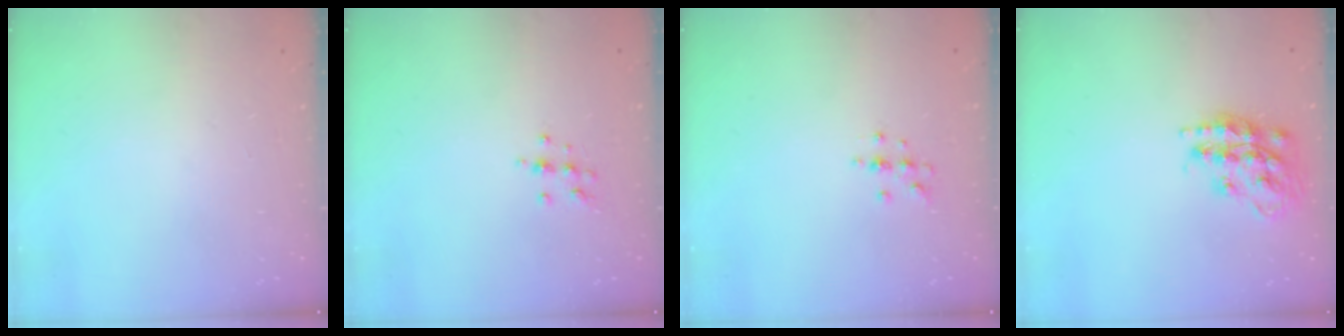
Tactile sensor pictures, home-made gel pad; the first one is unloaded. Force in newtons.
{"total": 6.8, "press": 6.8, "slide": 0.6}
{"total": 4.3, "press": 4.2, "slide": 1.0}
{"total": 17.1, "press": 17.1, "slide": 1.0}